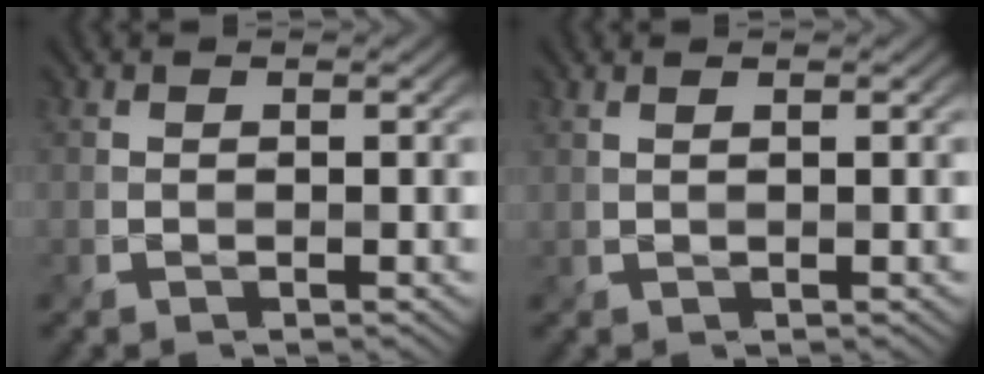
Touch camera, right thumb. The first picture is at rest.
{"total": 0.9, "force": [0.6, 0.2, 0.6], "torque": [-0.010, -0.001, 0.007]}